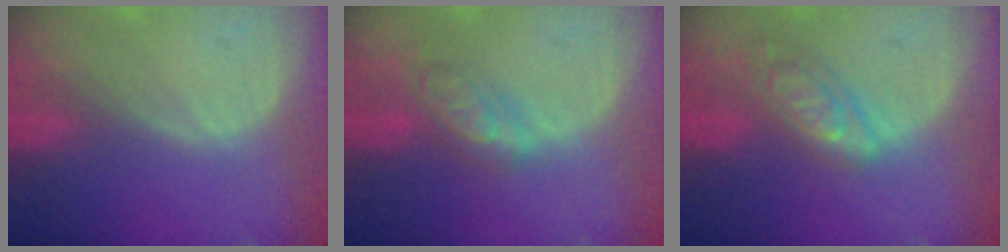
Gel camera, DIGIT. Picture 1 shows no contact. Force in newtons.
{"total": 5.8, "press": 5.0, "slide": 2.9}
{"total": 6.4, "press": 5.7, "slide": 3.0}